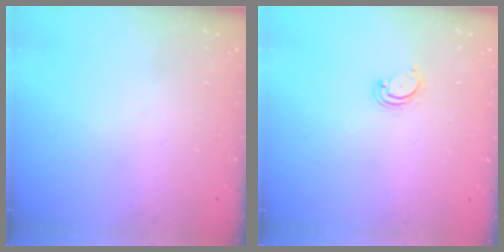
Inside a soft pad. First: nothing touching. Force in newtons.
{"total": 2.6, "press": 2.5, "slide": 0.3}